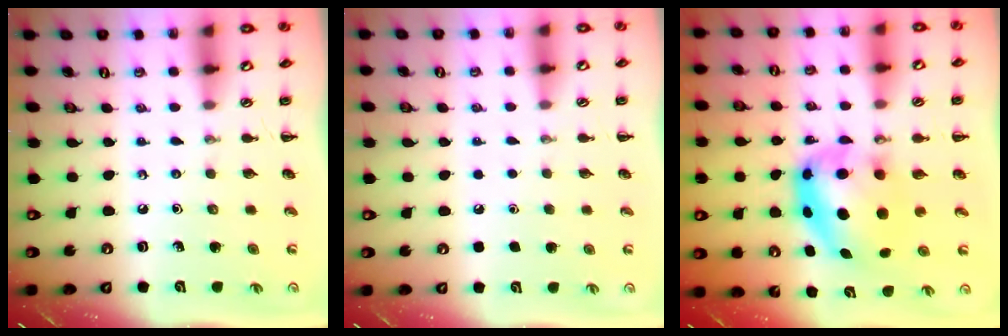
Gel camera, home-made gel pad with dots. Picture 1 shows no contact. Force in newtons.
{"total": 1.7, "press": 1.7, "slide": 0.1}
{"total": 8.3, "press": 8.1, "slide": 1.9}